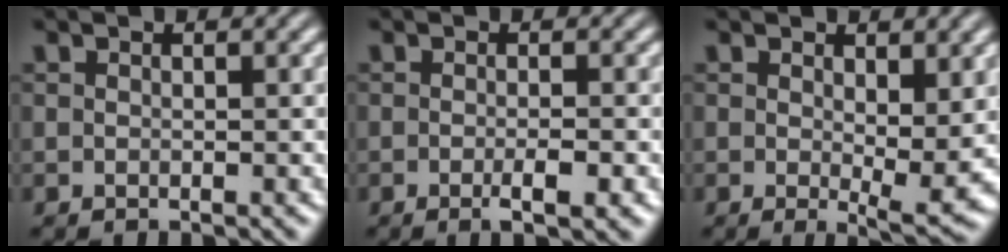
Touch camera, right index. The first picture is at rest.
{"total": 2.3, "force": [-1.4, 0.3, 1.8], "torque": [-0.027, 0.006, -0.028]}
{"total": 2.6, "force": [0.1, 0.2, 2.5], "torque": [-0.032, -0.016, 0.005]}